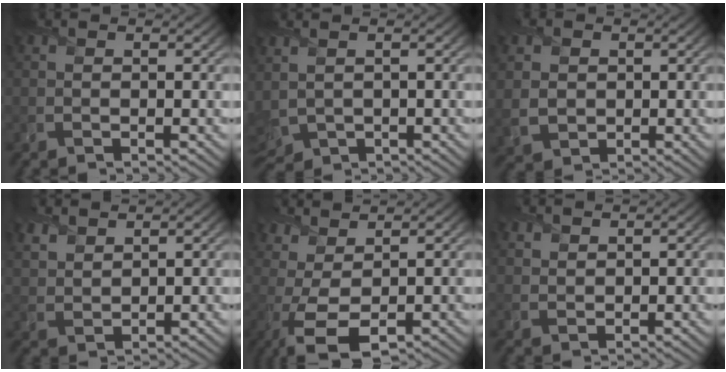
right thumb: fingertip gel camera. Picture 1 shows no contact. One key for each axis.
{"total": 4.3, "fx": -0.4, "fy": 3.0, "fz": 3.1, "tx": -0.091, "ty": -0.017, "tz": 0.003}
{"total": 3.9, "fx": 0.6, "fy": 3.4, "fz": 1.8, "tx": -0.054, "ty": -0.004, "tz": 0.014}
{"total": 3.8, "fx": 3.1, "fy": 1.6, "fz": 1.4, "tx": -0.040, "ty": 0.006, "tz": 0.073}
{"total": 4.8, "fx": -0.2, "fy": 2.0, "fz": 4.3, "tx": -0.097, "ty": 0.007, "tz": -0.006}
{"total": 1.8, "fx": 1.6, "fy": 0.7, "fz": 0.3, "tx": -0.010, "ty": 0.001, "tz": 0.040}